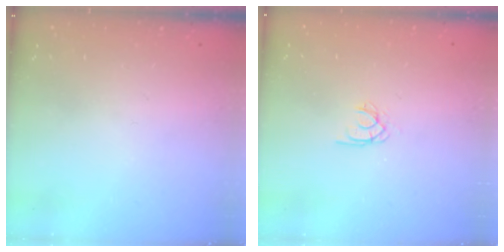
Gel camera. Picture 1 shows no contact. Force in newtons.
{"total": 1.7, "press": 1.7, "slide": 0.1}